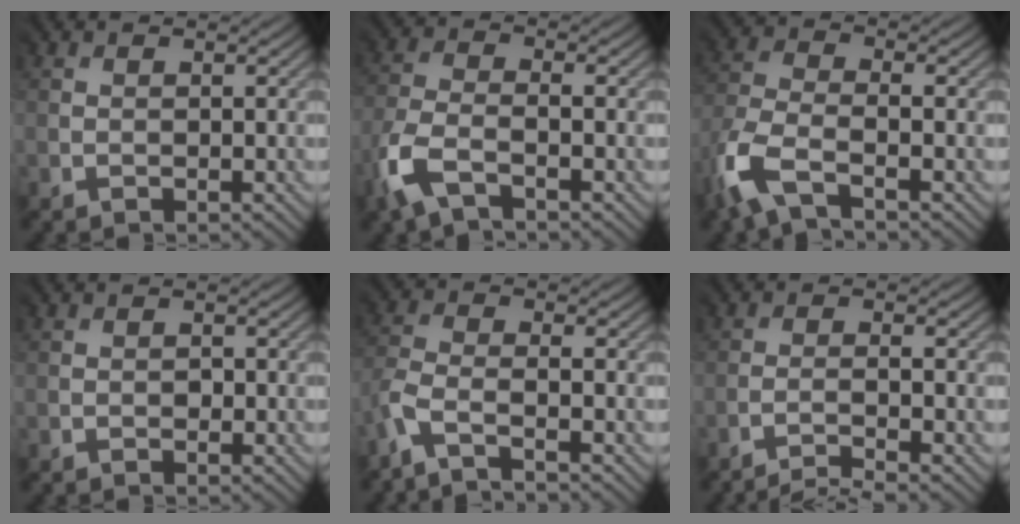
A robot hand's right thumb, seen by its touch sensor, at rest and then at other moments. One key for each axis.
{"total": 5.2, "fx": -3.6, "fy": 2.0, "fz": 3.2, "tx": -0.087, "ty": -0.004, "tz": -0.085}
{"total": 6.7, "fx": -4.3, "fy": 2.5, "fz": 4.5, "tx": -0.115, "ty": -0.007, "tz": -0.098}
{"total": 0.6, "fx": -0.3, "fy": 0.5, "fz": 0.1, "tx": 0.000, "ty": 0.000, "tz": -0.003}
{"total": 3.6, "fx": -3.1, "fy": 0.4, "fz": 1.7, "tx": -0.042, "ty": -0.003, "tz": -0.074}
{"total": 3.5, "fx": -3.1, "fy": 0.1, "fz": 1.6, "tx": -0.009, "ty": 0.003, "tz": -0.062}